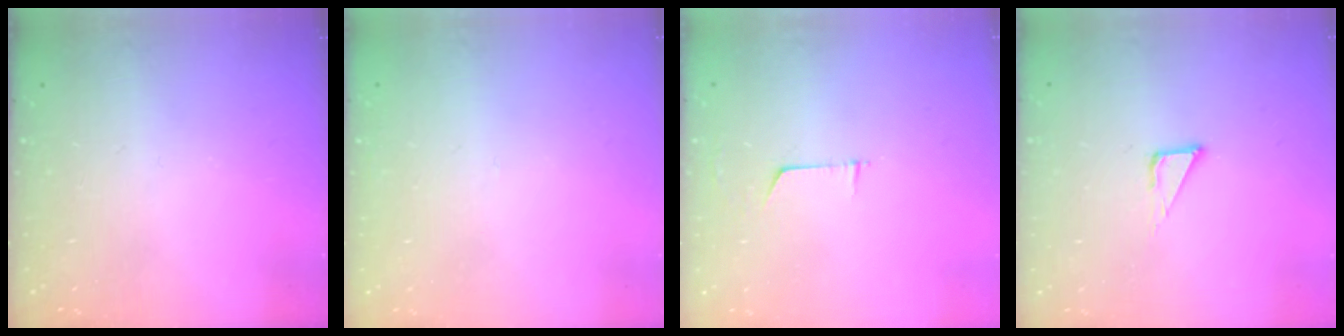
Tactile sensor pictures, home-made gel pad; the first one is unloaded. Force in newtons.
{"total": 2.6, "press": 2.6, "slide": 0.2}
{"total": 3.7, "press": 3.6, "slide": 0.4}
{"total": 3.3, "press": 3.3, "slide": 0.2}